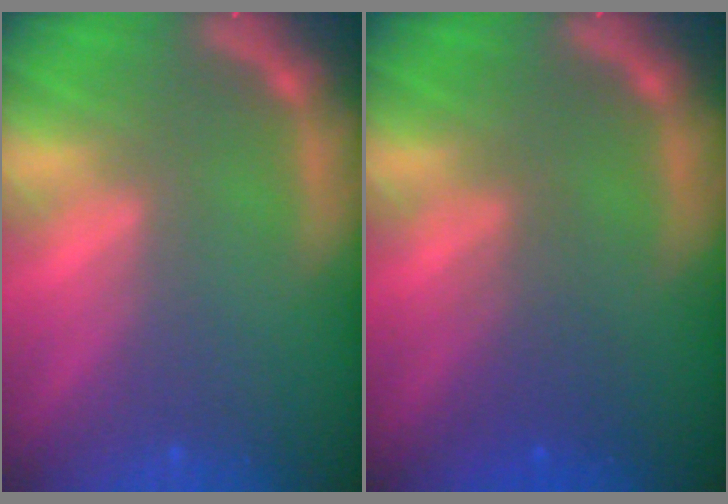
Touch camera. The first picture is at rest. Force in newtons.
{"total": 2.5}